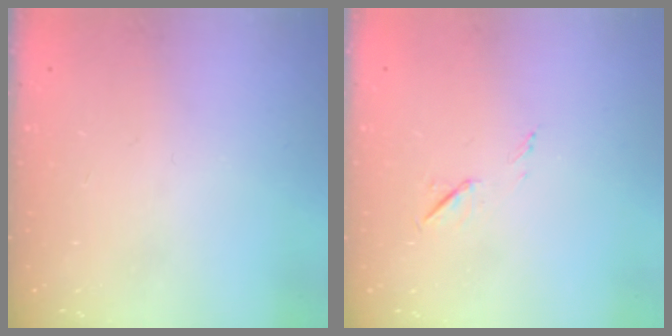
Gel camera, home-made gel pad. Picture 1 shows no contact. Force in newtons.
{"total": 5.5, "press": 5.3, "slide": 1.5}